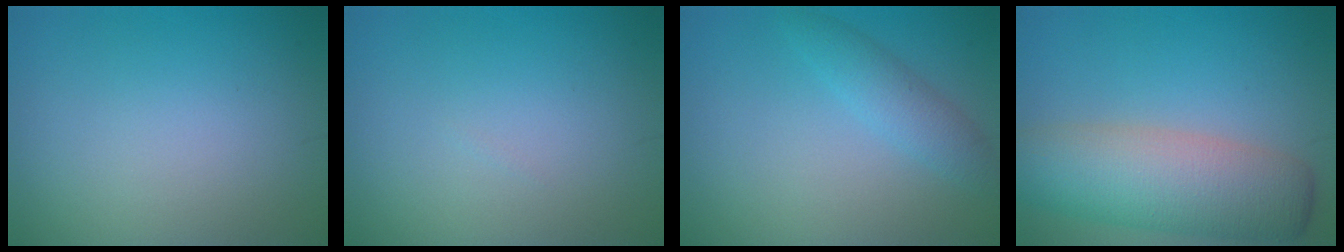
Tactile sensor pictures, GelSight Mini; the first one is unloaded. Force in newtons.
{"total": 0.0}
{"total": 2.3, "press": 2.3, "slide": 0.2}
{"total": 8.3, "press": 8.3, "slide": 0.2}